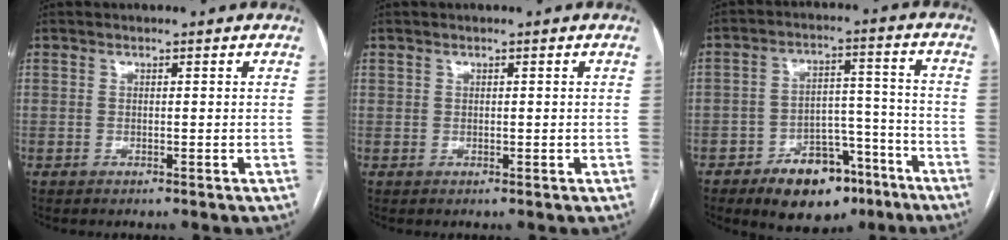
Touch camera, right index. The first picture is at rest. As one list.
[{"total": 0.5, "force": [0.4, 0.4, 0.1], "torque": [0.000, 0.002, 0.009]}, {"total": 12.1, "force": [-7.7, 6.5, 6.8], "torque": [-0.090, 0.028, -0.111]}]